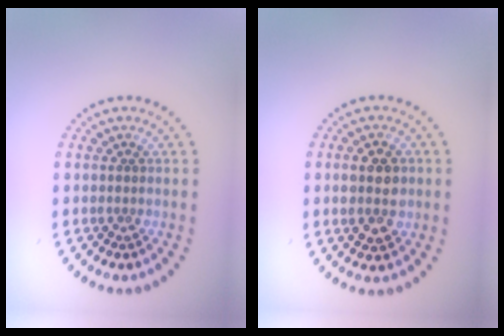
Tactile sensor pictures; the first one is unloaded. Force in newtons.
{"total": 3.8, "press": 3.8, "slide": 0.1}